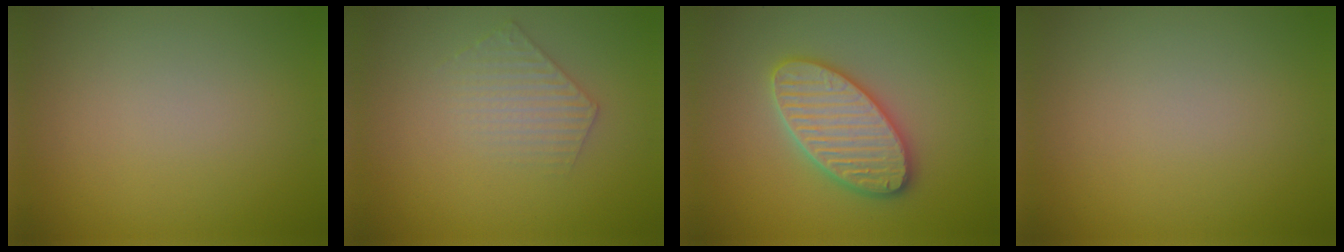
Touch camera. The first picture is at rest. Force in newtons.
{"total": 2.2, "press": 2.1, "slide": 0.4}
{"total": 5.8, "press": 5.8, "slide": 0.6}
{"total": 0.0}